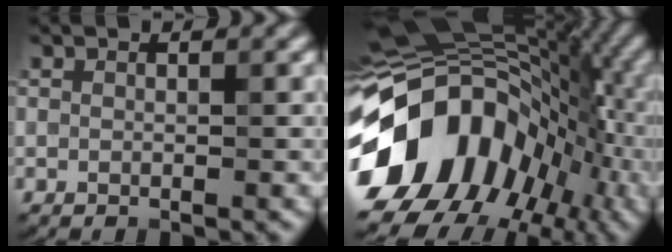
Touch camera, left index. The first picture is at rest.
{"total": 16.0, "force": [-2.4, 12.1, 10.1], "torque": [-0.188, 0.004, -0.044]}